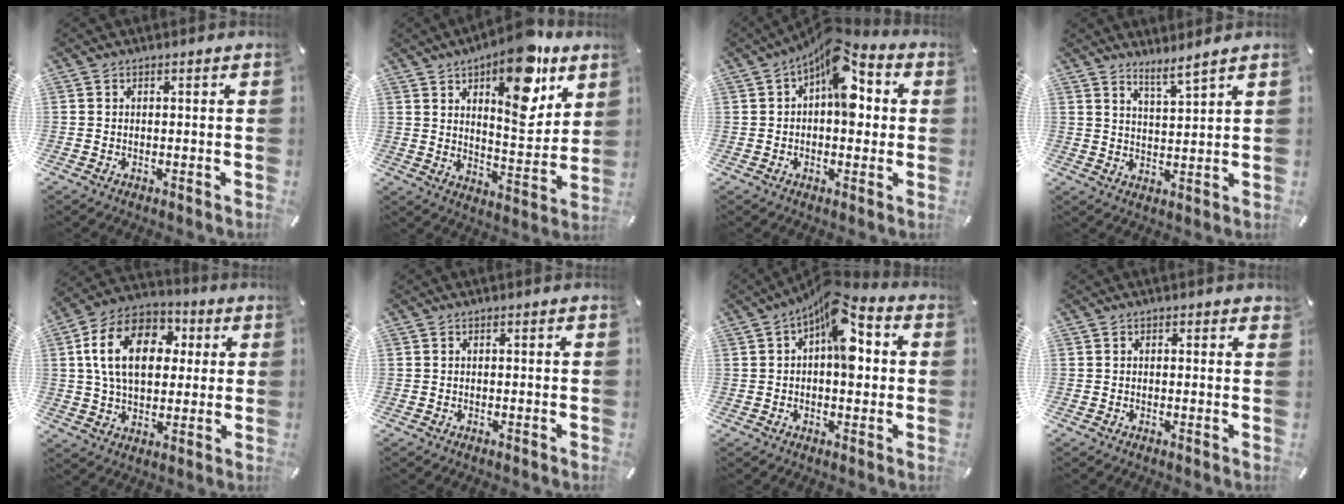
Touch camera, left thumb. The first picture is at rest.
{"total": 17.3, "force": [10.0, 7.6, 11.9], "torque": [-0.150, -0.060, 0.165]}
{"total": 11.4, "force": [3.6, 6.3, 8.8], "torque": [-0.104, -0.031, 0.057]}
{"total": 5.0, "force": [4.7, 0.1, 1.7], "torque": [-0.037, -0.032, 0.083]}
{"total": 16.9, "force": [3.5, 11.9, 11.5], "torque": [-0.222, 0.008, 0.060]}
{"total": 0.0}
{"total": 11.4, "force": [3.3, 5.9, 9.2], "torque": [-0.110, -0.028, 0.052]}
{"total": 0.6, "force": [0.3, 0.4, 0.3], "torque": [0.002, -0.001, 0.004]}